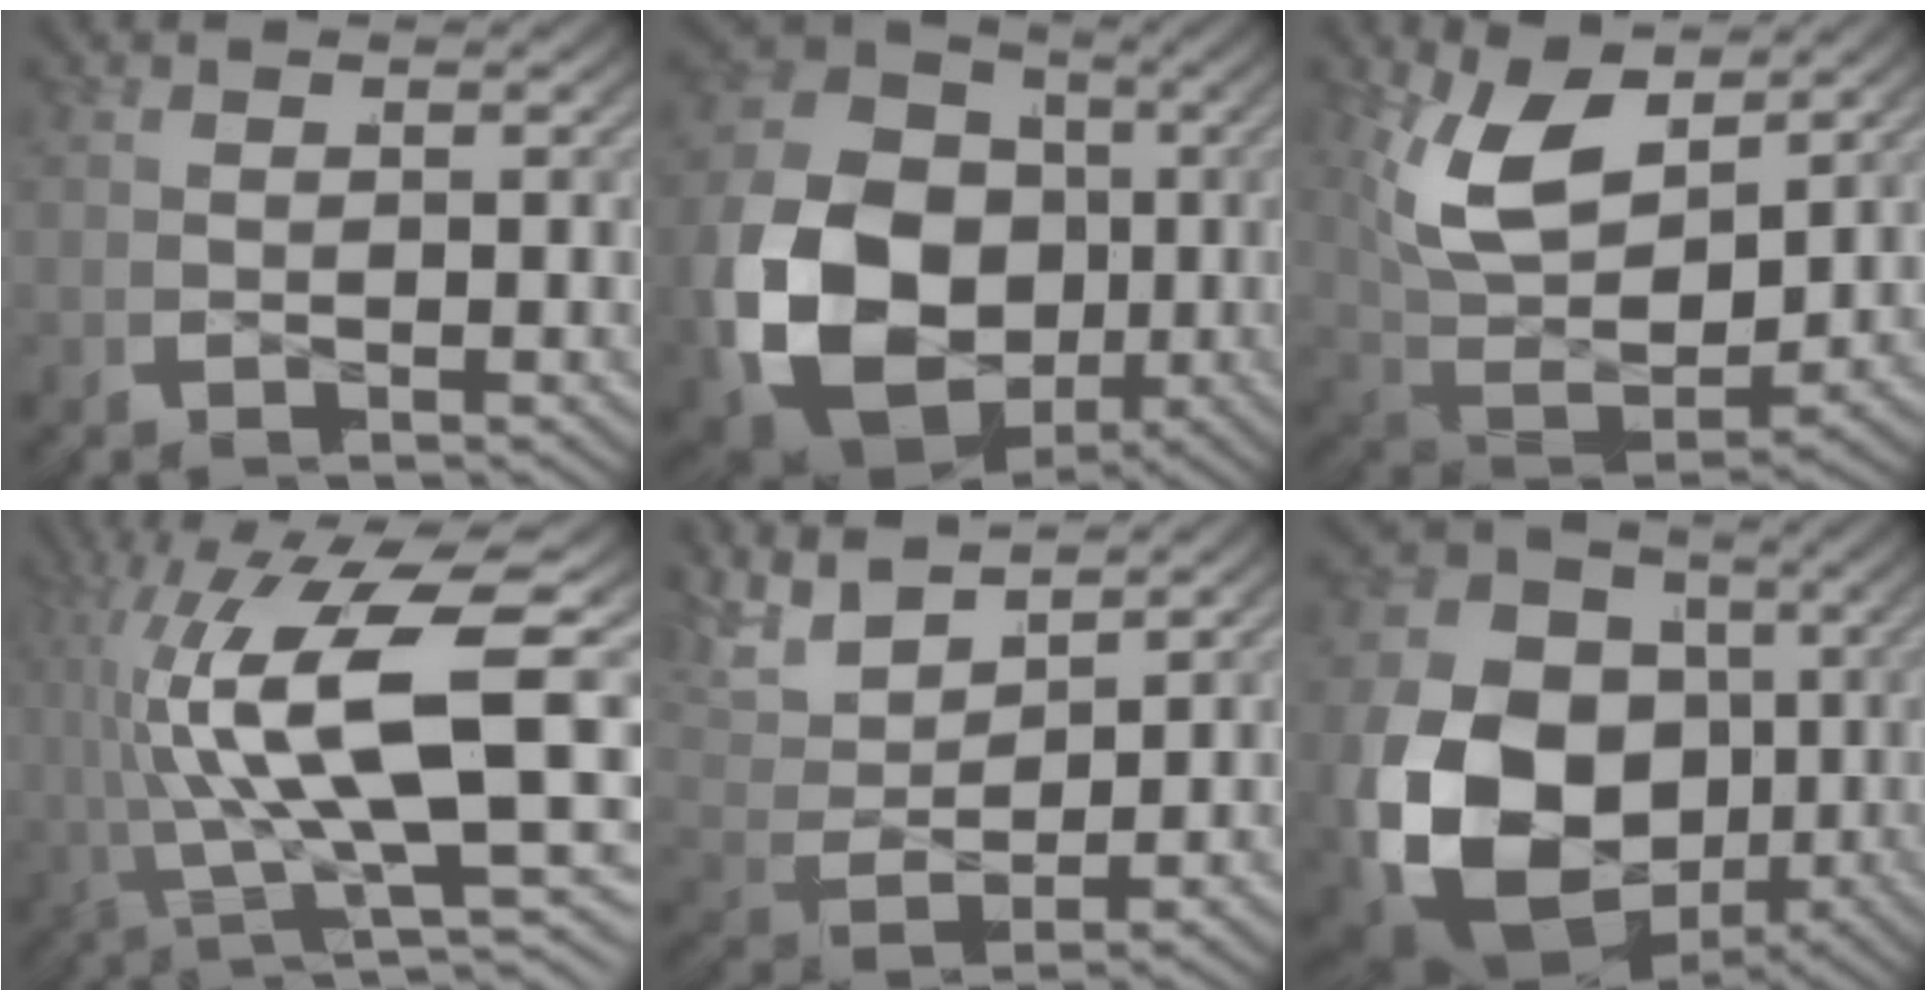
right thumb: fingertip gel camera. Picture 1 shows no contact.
{"total": 21.6, "force": [-1.6, 15.9, 14.5], "torque": [-0.319, -0.044, -0.015]}
{"total": 10.9, "force": [1.3, 7.6, 7.8], "torque": [-0.208, -0.035, 0.038]}
{"total": 13.2, "force": [0.1, 5.4, 12.0], "torque": [-0.251, -0.012, 0.009]}
{"total": 5.6, "force": [3.0, 3.2, 3.5], "torque": [-0.110, 0.006, 0.050]}
{"total": 25.0, "force": [-1.8, 19.3, 15.9], "torque": [-0.328, -0.048, -0.024]}